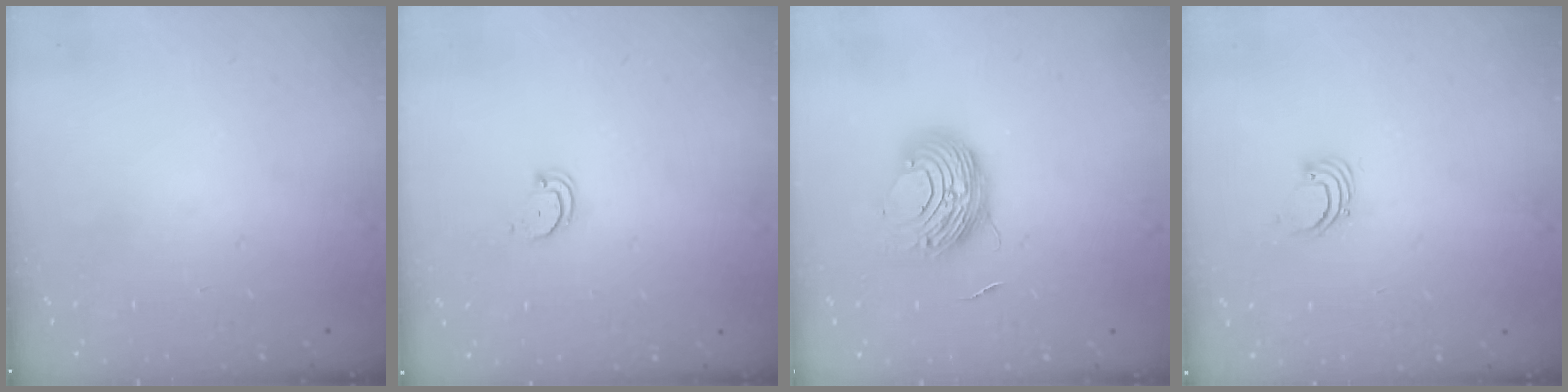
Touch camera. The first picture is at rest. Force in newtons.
{"total": 2.4, "press": 2.4, "slide": 0.2}
{"total": 9.7, "press": 9.6, "slide": 0.6}
{"total": 2.2, "press": 2.2, "slide": 0.2}